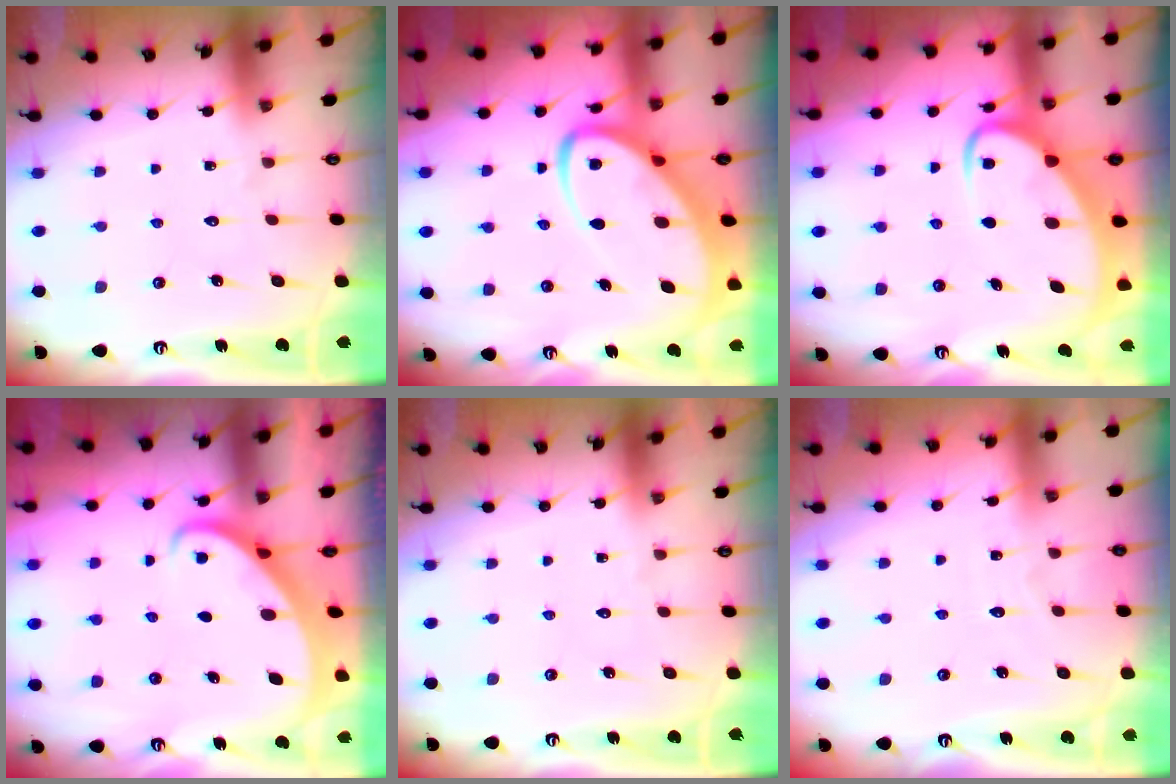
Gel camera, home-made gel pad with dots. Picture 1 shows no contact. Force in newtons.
{"total": 10.5, "press": 10.4, "slide": 1.1}
{"total": 5.7, "press": 5.7, "slide": 0.6}
{"total": 2.7, "press": 2.6, "slide": 0.3}
{"total": 0.0}
{"total": 3.4, "press": 3.4, "slide": 0.5}